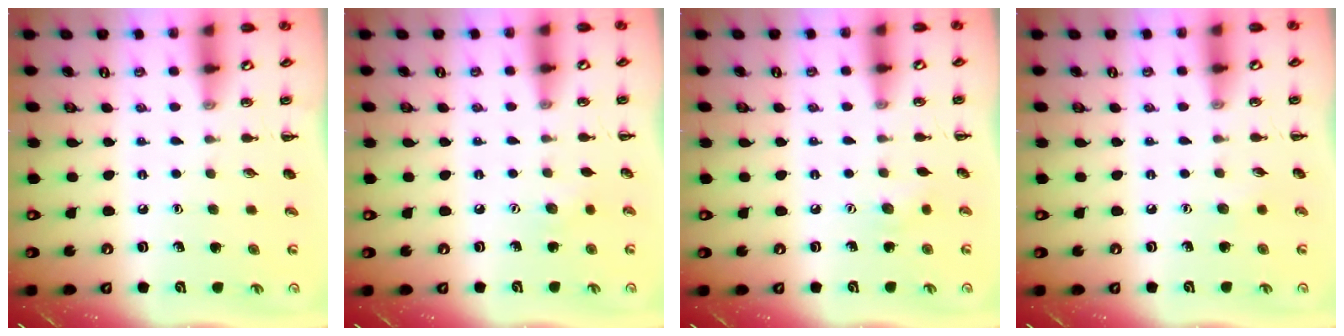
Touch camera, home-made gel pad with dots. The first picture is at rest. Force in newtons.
{"total": 3.4, "press": 3.3, "slide": 0.8}
{"total": 4.4, "press": 4.3, "slide": 0.9}
{"total": 3.4, "press": 3.2, "slide": 1.0}